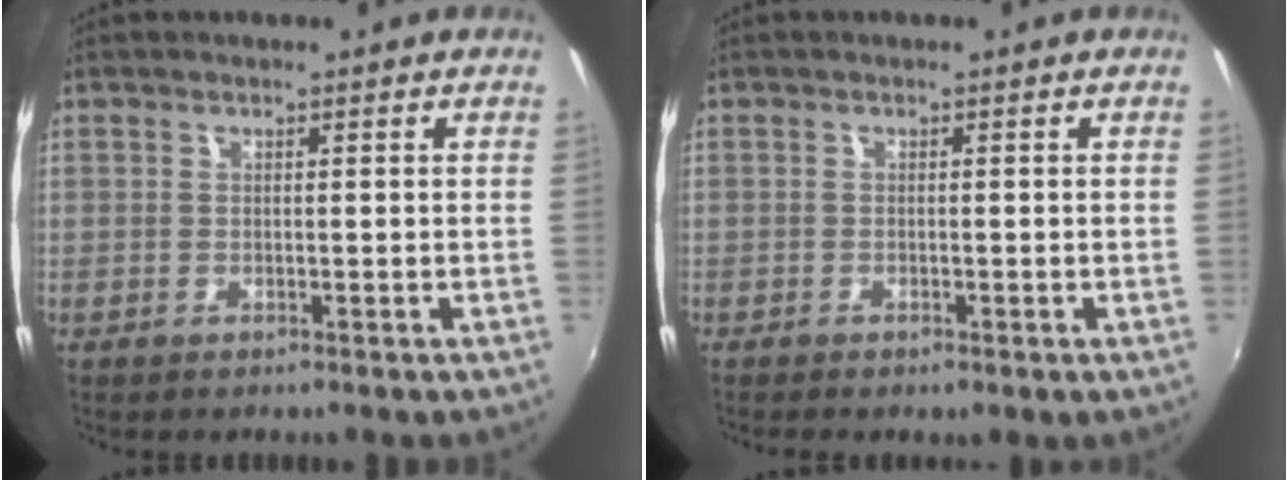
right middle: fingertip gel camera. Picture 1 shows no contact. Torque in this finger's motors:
{"motor_torque": [1.09, -1.05, 0.17, 0.04]}